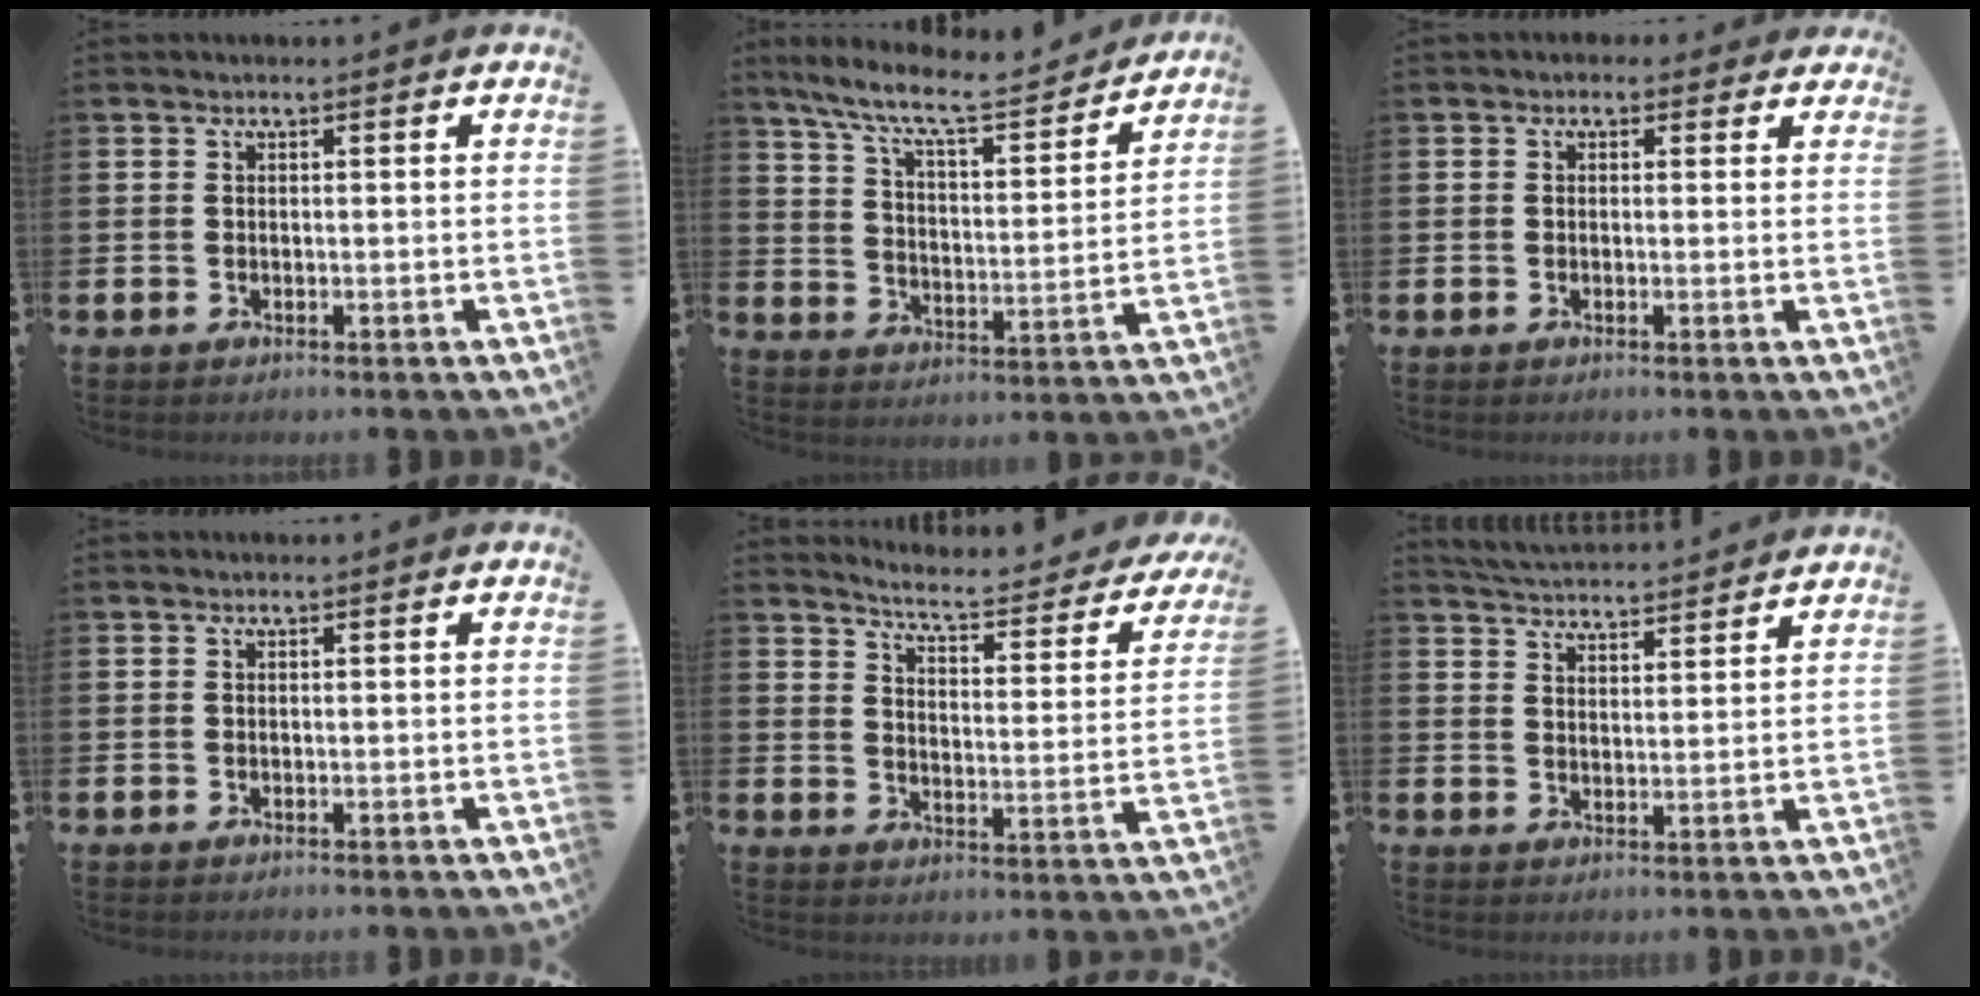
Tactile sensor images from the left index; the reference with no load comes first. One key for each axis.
{"total": 9.5, "fx": 8.4, "fy": 1.5, "fz": 4.2, "tx": -0.107, "ty": -0.055, "tz": 0.141}
{"total": 1.1, "fx": 0.4, "fy": 1.0, "fz": 0.3, "tx": -0.003, "ty": 0.008, "tz": 0.004}
{"total": 0.0}
{"total": 4.7, "fx": 4.5, "fy": 0.3, "fz": 1.5, "tx": -0.046, "ty": -0.045, "tz": 0.066}
{"total": 4.6, "fx": 4.6, "fy": 0.2, "fz": 0.0, "tx": -0.018, "ty": -0.030, "tz": 0.083}